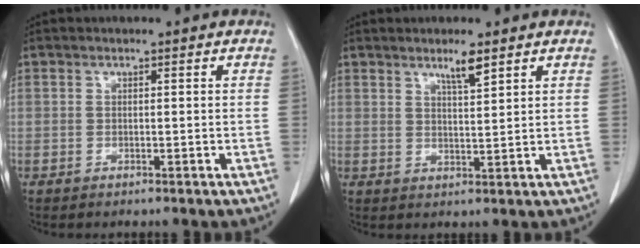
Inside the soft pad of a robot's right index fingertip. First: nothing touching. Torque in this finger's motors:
{"motor_torque": [0.12, 0.11, 0.04, 0.02]}